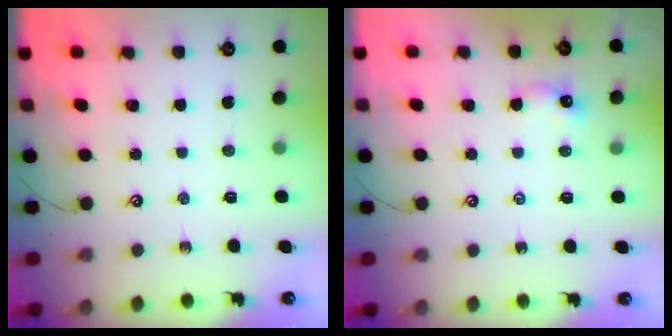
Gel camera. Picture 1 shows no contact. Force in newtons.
{"total": 5.2, "press": 5.1, "slide": 0.6}